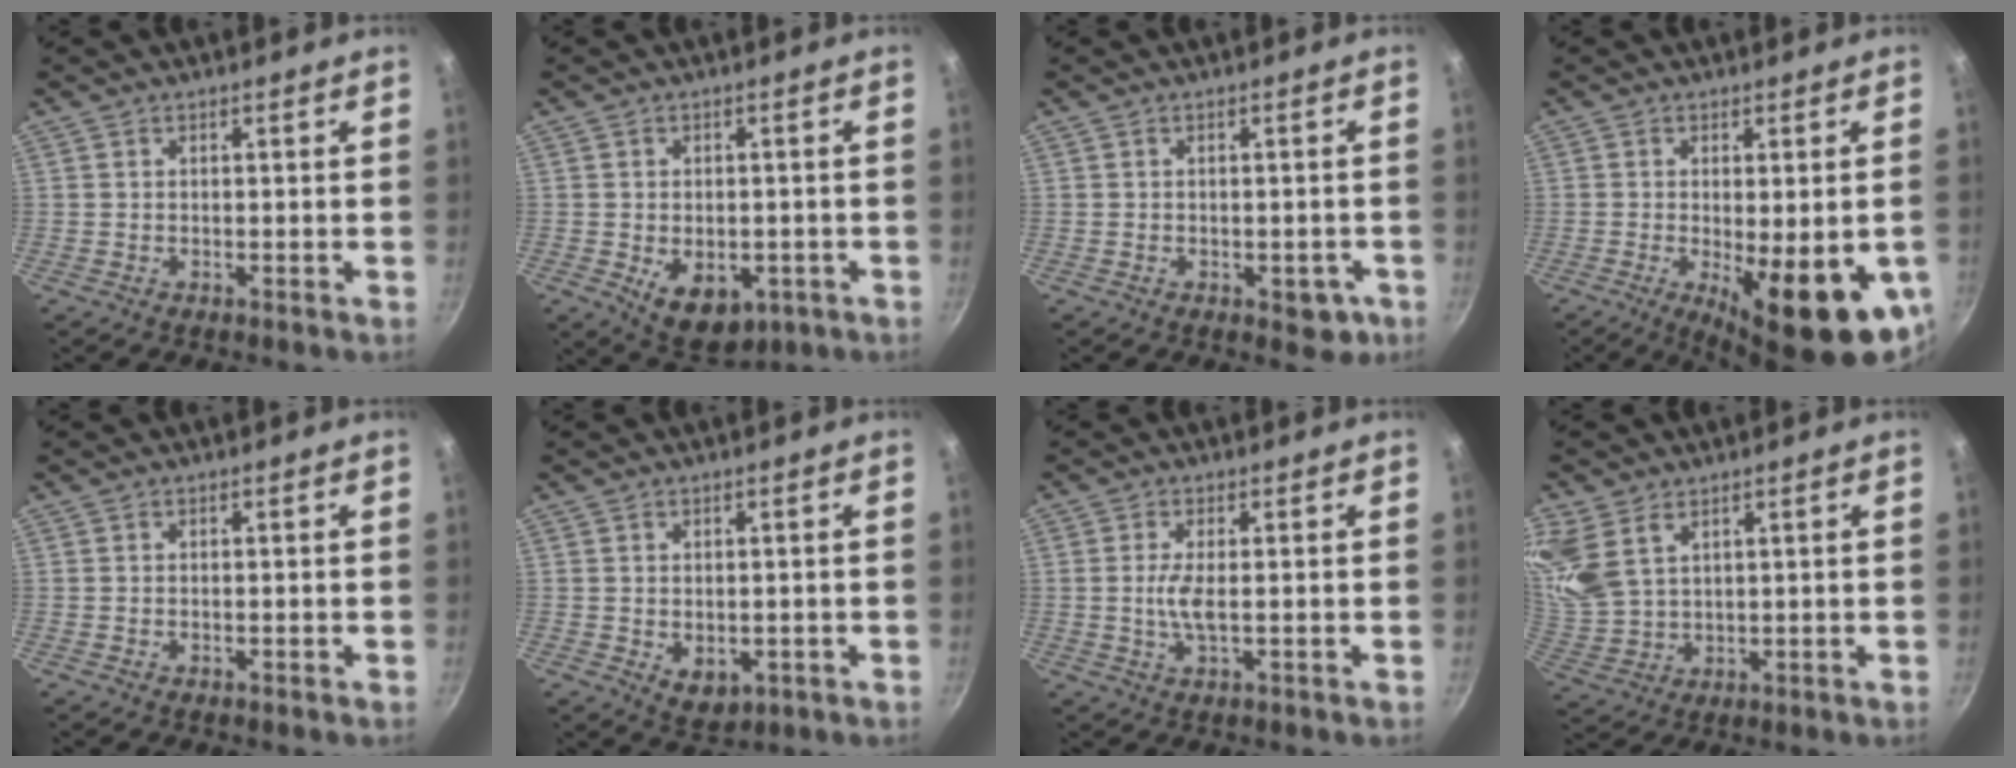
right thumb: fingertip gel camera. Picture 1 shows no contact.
{"total": 9.0, "force": [-2.5, 6.0, 6.3], "torque": [-0.069, -0.003, -0.018]}
{"total": 4.3, "force": [-1.6, 2.5, 3.1], "torque": [-0.017, 0.013, -0.013]}
{"total": 16.2, "force": [-4.1, 5.0, 14.8], "torque": [-0.180, -0.019, -0.042]}
{"total": 0.0}
{"total": 4.6, "force": [-0.5, 3.2, 3.2], "torque": [-0.040, -0.007, 0.003]}
{"total": 3.7, "force": [0.0, 0.9, 3.6], "torque": [-0.082, -0.002, -0.001]}
{"total": 12.5, "force": [6.5, 8.1, 7.0], "torque": [-0.159, -0.005, 0.147]}